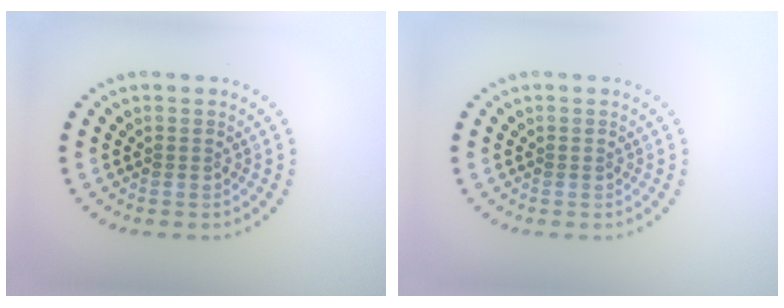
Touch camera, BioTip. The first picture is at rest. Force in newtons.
{"total": 0.0}